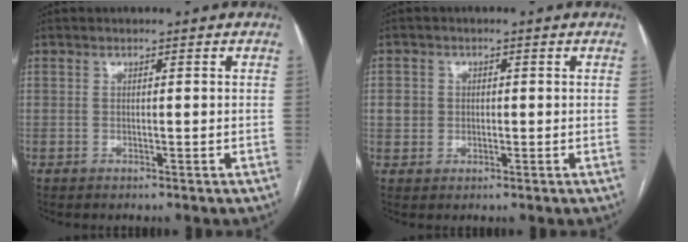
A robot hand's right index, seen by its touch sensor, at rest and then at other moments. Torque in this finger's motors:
{"motor_torque": [0.08, 0.03, -0.02, 0.01]}